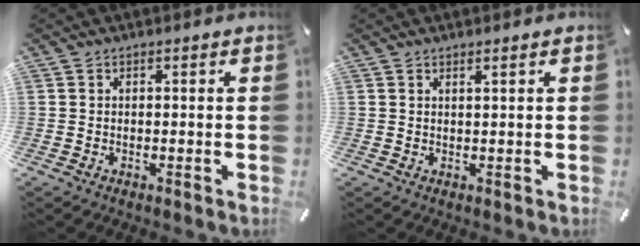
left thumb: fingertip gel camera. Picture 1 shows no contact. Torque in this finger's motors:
{"motor_torque": [-0.09, -0.36, -0.23, 0.11, 0.02]}